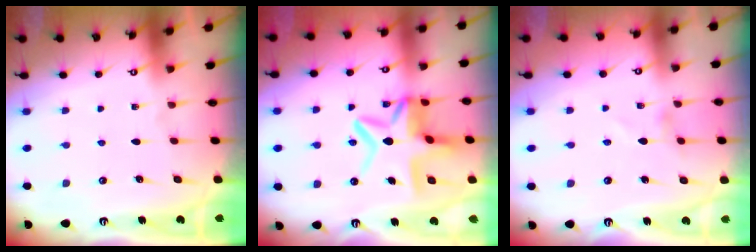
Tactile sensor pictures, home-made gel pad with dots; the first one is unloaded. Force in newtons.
{"total": 12.3, "press": 12.2, "slide": 1.3}
{"total": 1.0, "press": 0.9, "slide": 0.3}